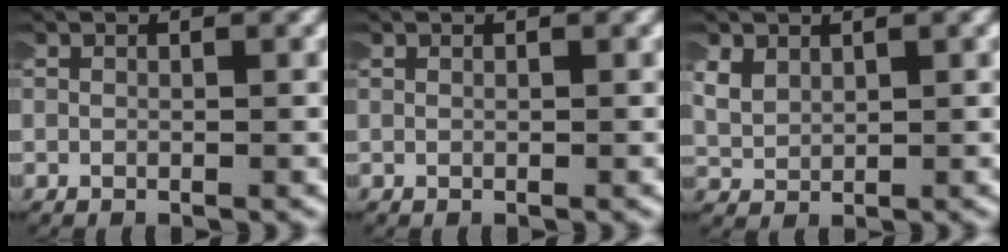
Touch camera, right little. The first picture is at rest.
{"total": 0.0}
{"total": 3.0, "force": [1.2, 2.3, 1.5], "torque": [-0.050, -0.011, 0.033]}